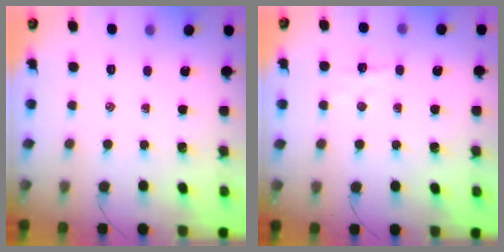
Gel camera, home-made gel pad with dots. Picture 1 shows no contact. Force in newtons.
{"total": 4.4, "press": 4.3, "slide": 1.2}